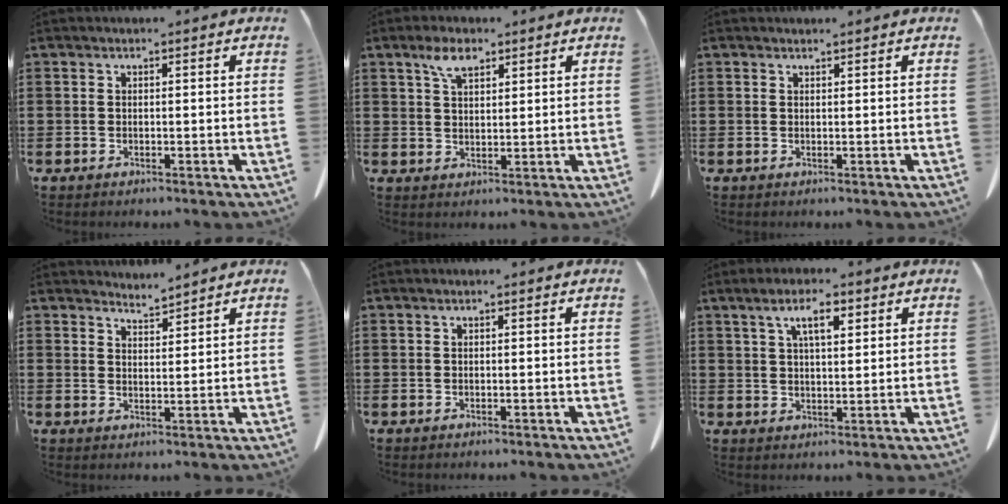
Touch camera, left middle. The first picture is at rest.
{"total": 4.3, "force": [2.7, 1.9, 2.7], "torque": [-0.061, 0.007, 0.048]}
{"total": 0.6, "force": [0.6, 0.0, 0.1], "torque": [-0.005, -0.001, 0.012]}
{"total": 2.8, "force": [2.8, -0.1, -0.2], "torque": [-0.004, -0.009, 0.053]}
{"total": 0.0}
{"total": 5.3, "force": [2.9, 1.7, 4.1], "torque": [-0.080, 0.008, 0.047]}